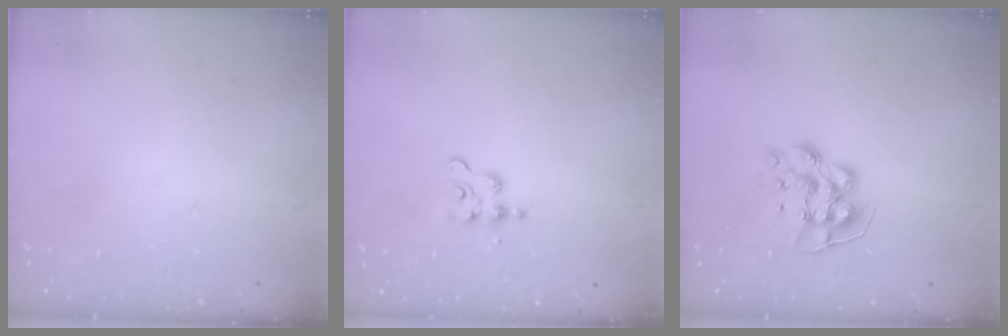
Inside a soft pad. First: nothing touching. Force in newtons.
{"total": 4.2, "press": 4.1, "slide": 0.6}
{"total": 9.6, "press": 9.5, "slide": 0.8}